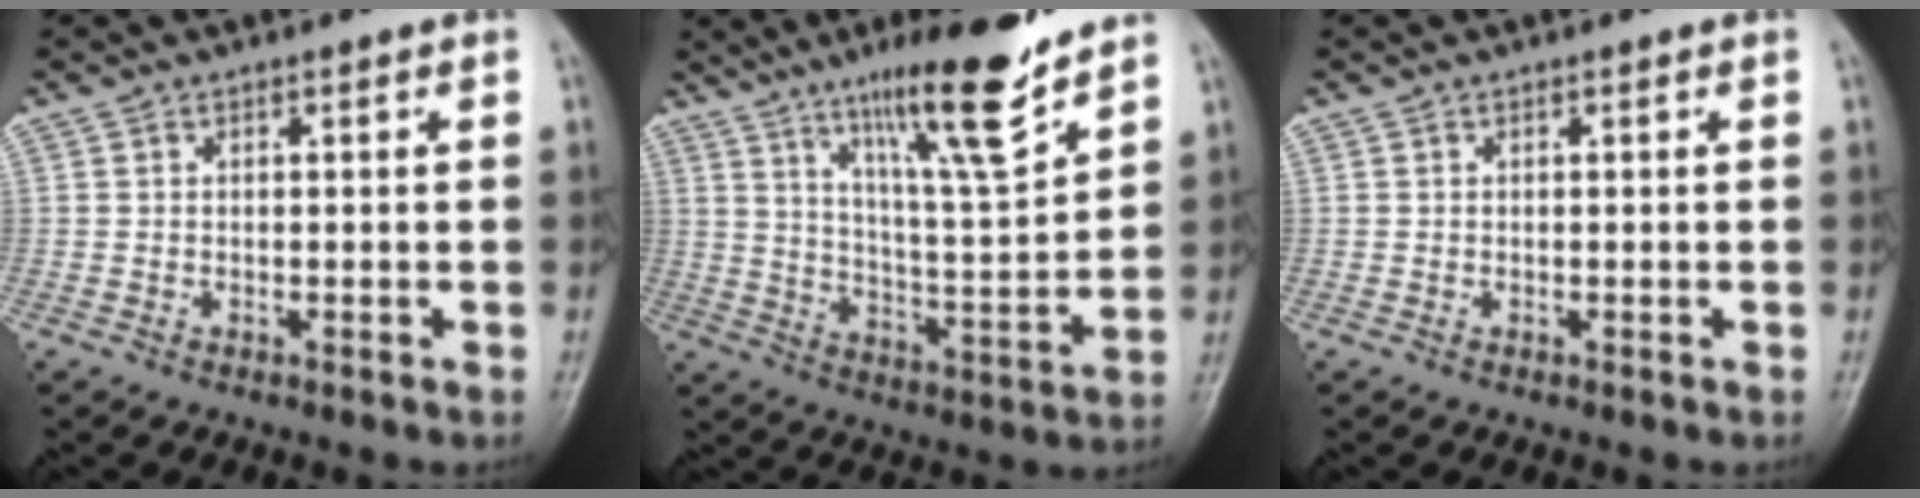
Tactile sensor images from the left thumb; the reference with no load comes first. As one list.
[{"total": 15.9, "force": [11.2, 1.9, 11.2], "torque": [-0.172, -0.071, 0.190]}, {"total": 0.0}]